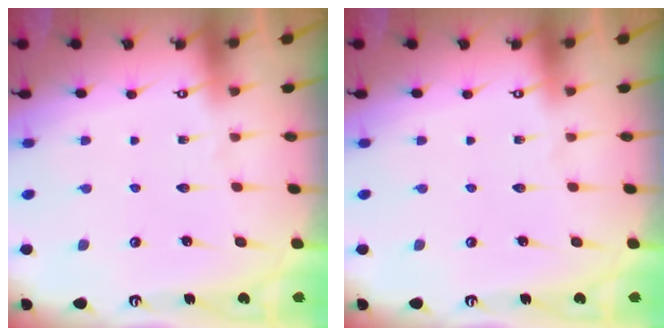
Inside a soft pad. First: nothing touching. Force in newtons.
{"total": 0.0}